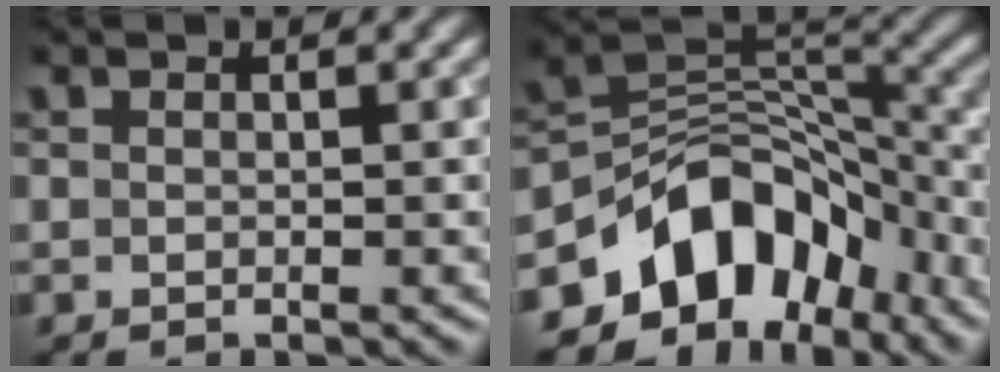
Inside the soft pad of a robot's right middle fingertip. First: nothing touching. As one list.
[{"total": 10.0, "force": [-5.9, 6.5, 4.7], "torque": [-0.052, 0.009, -0.108]}]